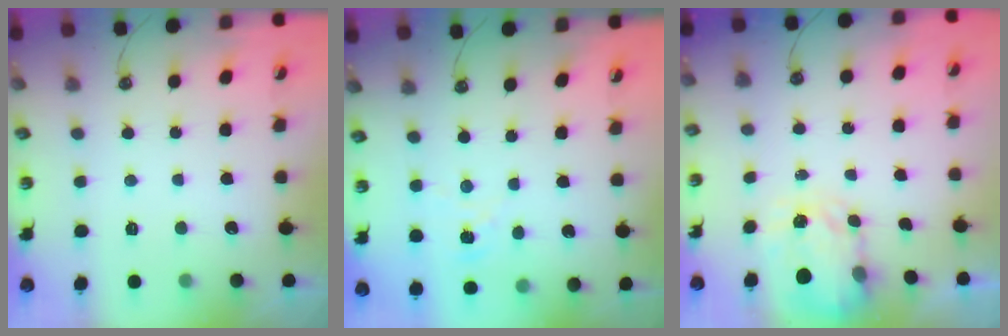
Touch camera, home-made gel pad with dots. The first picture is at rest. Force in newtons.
{"total": 1.6, "press": 1.6, "slide": 0.2}
{"total": 3.6, "press": 3.6, "slide": 0.5}